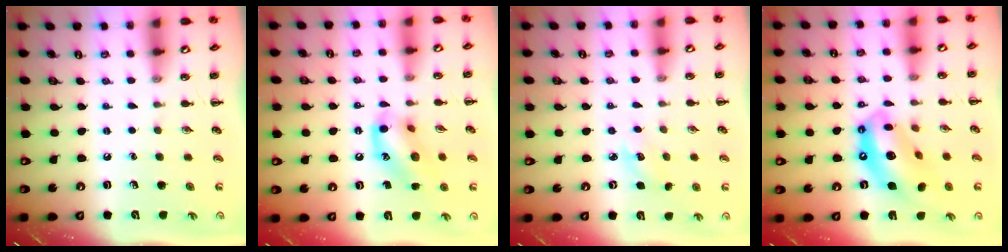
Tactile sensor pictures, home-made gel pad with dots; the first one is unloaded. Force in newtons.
{"total": 14.1, "press": 14.0, "slide": 1.1}
{"total": 3.9, "press": 3.8, "slide": 1.1}
{"total": 15.0, "press": 14.5, "slide": 4.1}